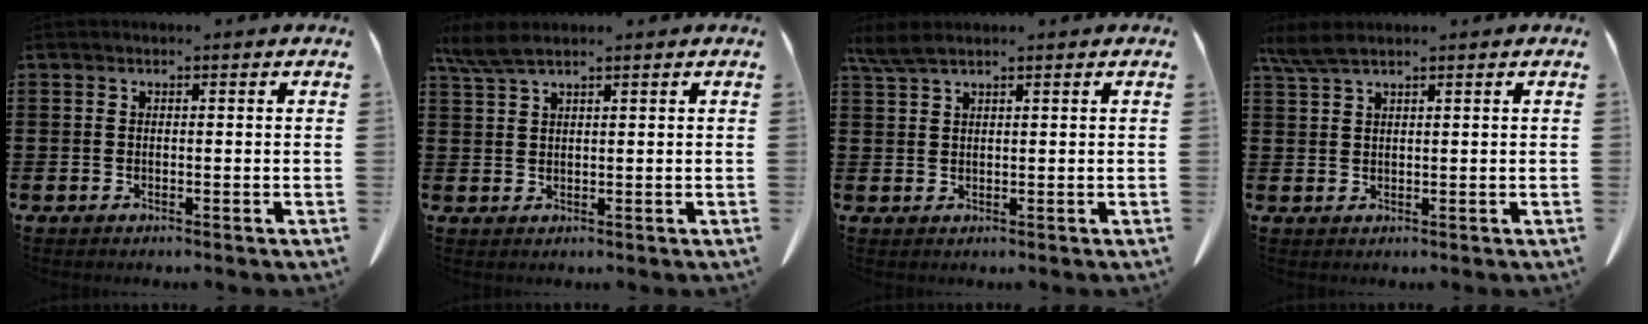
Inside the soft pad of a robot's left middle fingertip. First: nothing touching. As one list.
[{"total": 4.0, "force": [2.8, 0.8, 2.7], "torque": [-0.060, 0.004, 0.052]}, {"total": 3.0, "force": [2.2, 0.5, 2.0], "torque": [-0.045, 0.000, 0.041]}, {"total": 3.6, "force": [2.4, 0.7, 2.5], "torque": [-0.054, 0.002, 0.046]}]